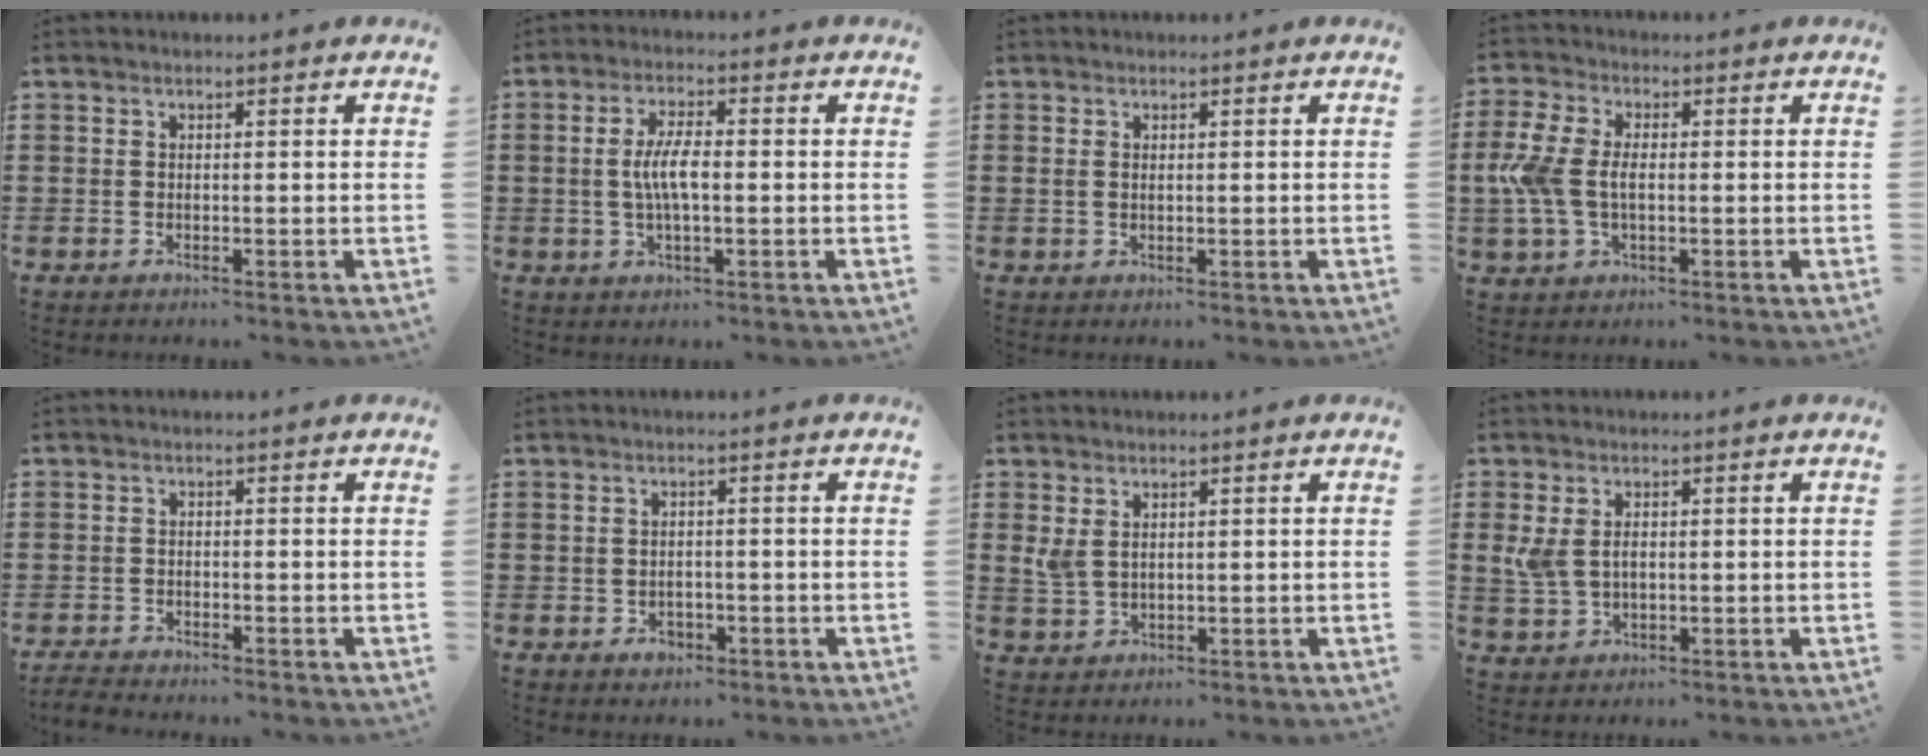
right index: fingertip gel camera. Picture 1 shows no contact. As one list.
[{"total": 5.1, "force": [-0.4, 1.4, 4.8], "torque": [-0.102, -0.002, -0.013]}, {"total": 0.8, "force": [0.1, 0.4, 0.6], "torque": [-0.014, 0.003, 0.002]}, {"total": 6.9, "force": [-0.5, 3.9, 5.6], "torque": [-0.154, -0.005, -0.022]}, {"total": 2.1, "force": [-2.1, 0.1, 0.1], "torque": [-0.012, -0.002, -0.046]}, {"total": 1.7, "force": [-0.9, 1.3, 0.7], "torque": [-0.016, 0.002, -0.021]}, {"total": 2.6, "force": [1.1, 1.6, 1.8], "torque": [-0.047, 0.002, 0.018]}, {"total": 3.8, "force": [0.3, 2.5, 2.8], "torque": [-0.074, 0.005, 0.000]}]